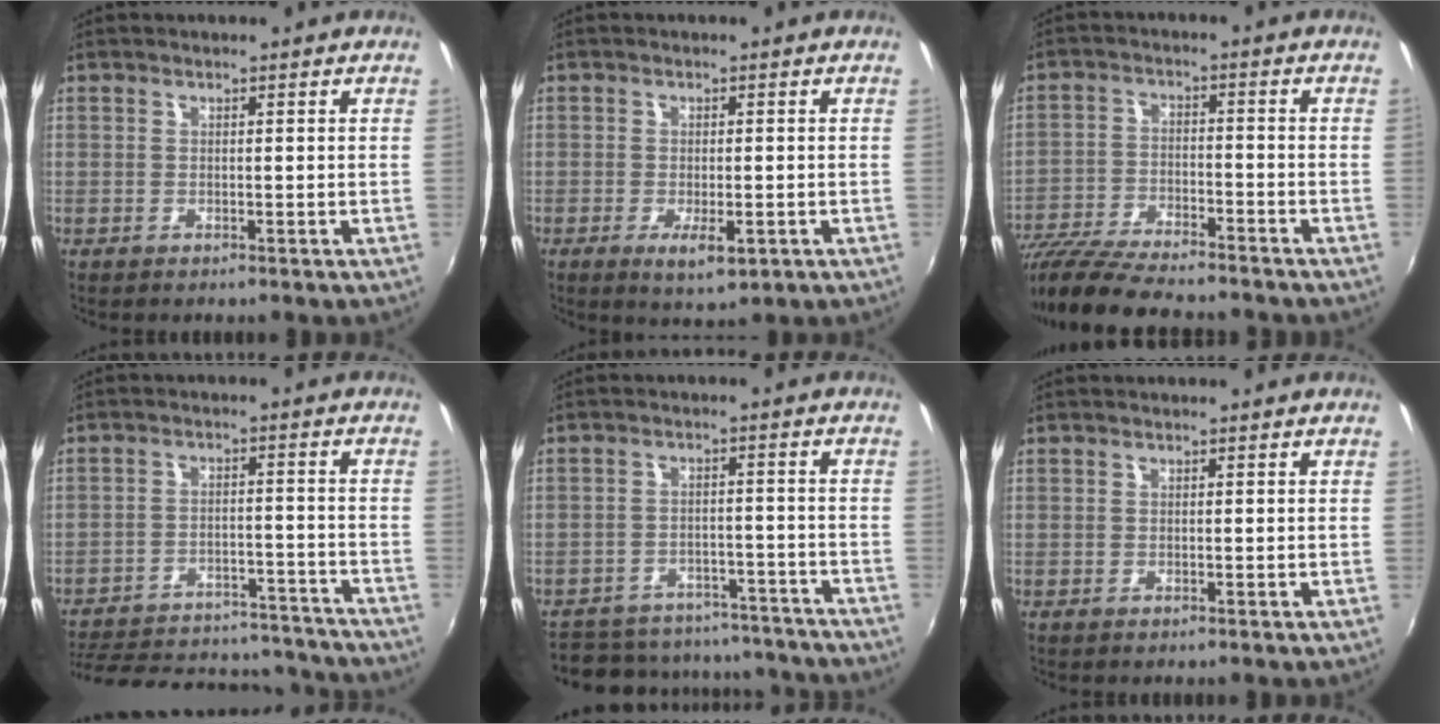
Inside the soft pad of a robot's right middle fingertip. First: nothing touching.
{"total": 4.7, "force": [-1.9, 1.8, 3.9], "torque": [-0.075, -0.015, -0.028]}
{"total": 16.2, "force": [-14.1, 3.1, 7.4], "torque": [-0.160, -0.031, -0.243]}
{"total": 24.7, "force": [-21.4, 8.6, 9.0], "torque": [-0.188, 0.017, -0.267]}
{"total": 20.2, "force": [-17.7, 7.7, 5.9], "torque": [-0.133, 0.030, -0.217]}
{"total": 0.0}